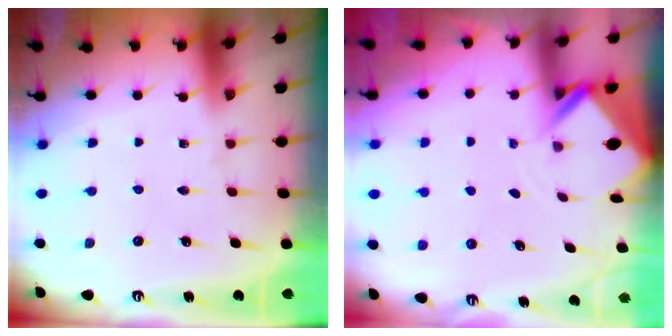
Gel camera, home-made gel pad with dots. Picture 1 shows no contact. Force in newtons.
{"total": 2.6, "press": 2.6, "slide": 0.1}